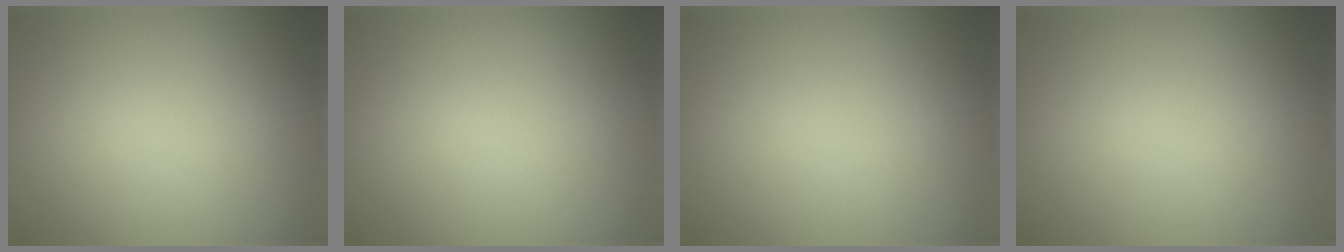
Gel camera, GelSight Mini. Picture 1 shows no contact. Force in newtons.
{"total": 0.0}
{"total": 0.0}
{"total": 0.0}